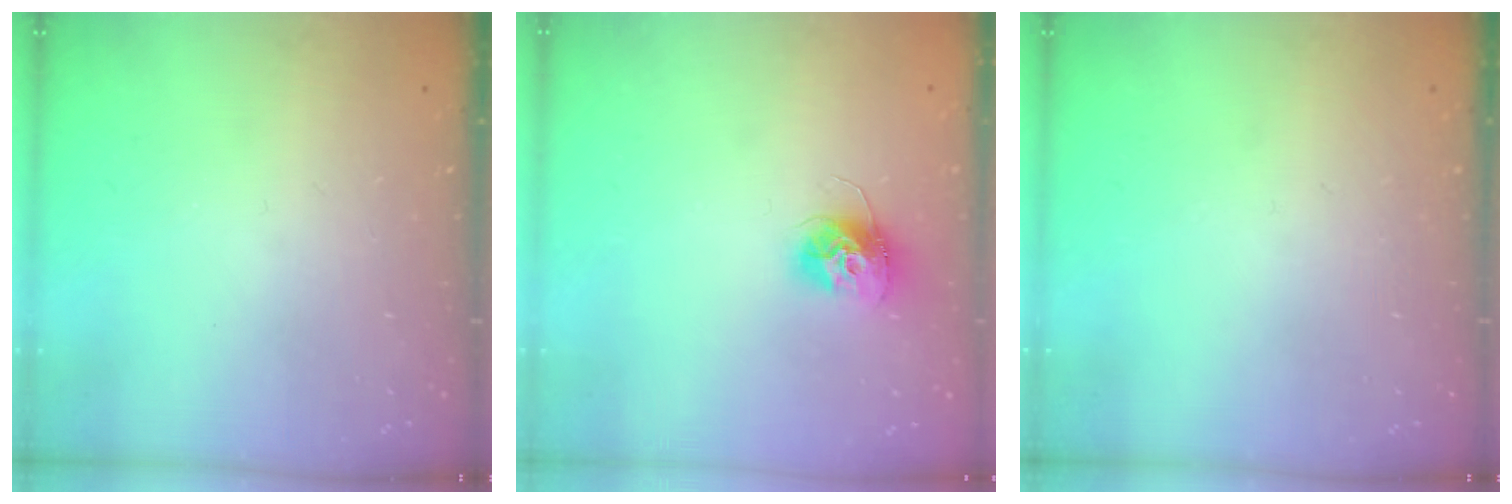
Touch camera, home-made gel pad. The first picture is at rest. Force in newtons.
{"total": 11.1, "press": 11.1, "slide": 0.9}
{"total": 0.0}